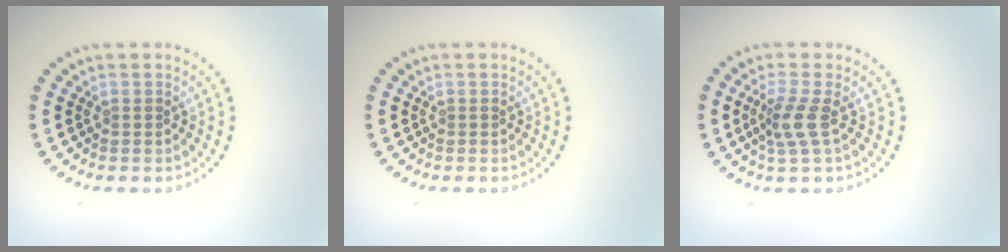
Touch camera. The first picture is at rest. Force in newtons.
{"total": 0.0}
{"total": 2.5, "press": 1.9, "slide": 1.6}